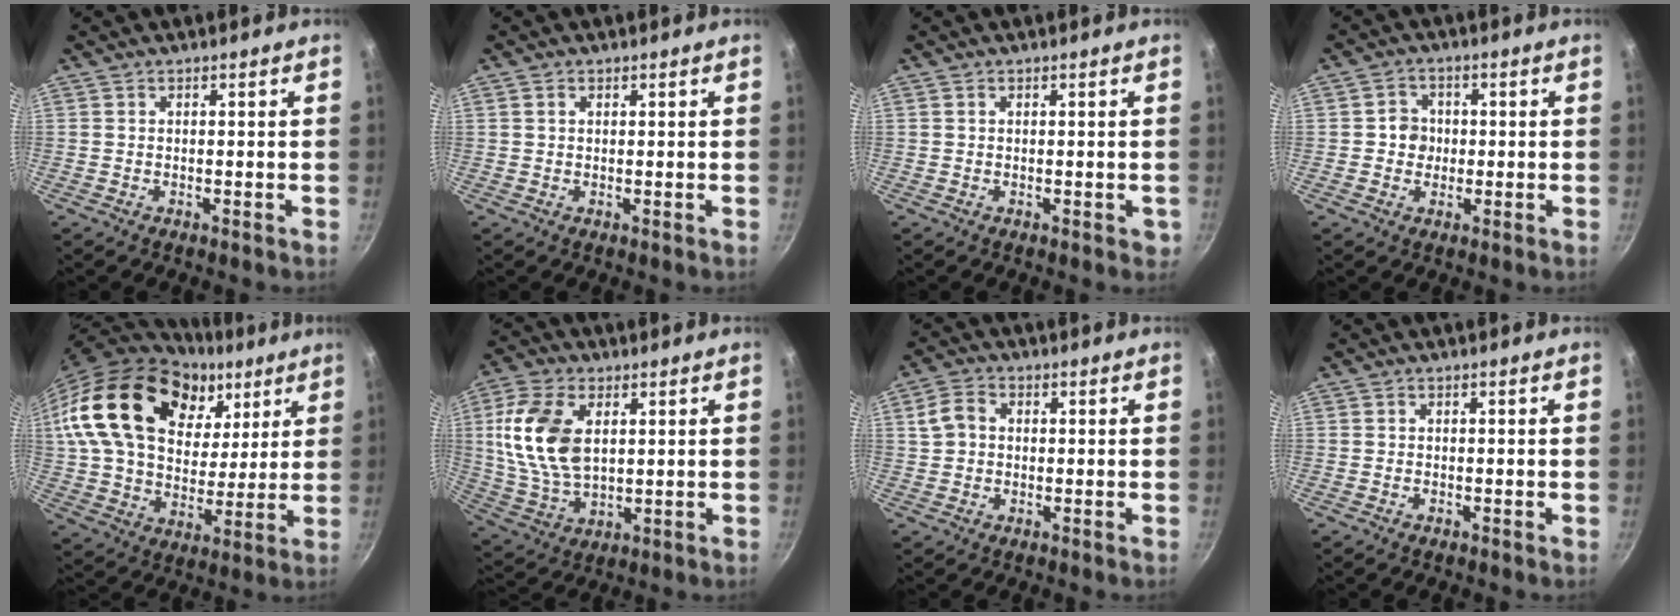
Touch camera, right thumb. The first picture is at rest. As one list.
[{"total": 1.2, "force": [0.5, 0.9, 0.6], "torque": [-0.008, 0.001, 0.008]}, {"total": 2.0, "force": [0.1, 1.4, 1.5], "torque": [-0.009, 0.002, 0.003]}, {"total": 4.1, "force": [-0.1, 3.9, 1.4], "torque": [0.006, 0.007, -0.006]}, {"total": 29.1, "force": [12.1, 19.1, 18.3], "torque": [-0.306, -0.016, 0.211]}, {"total": 15.1, "force": [3.2, 9.1, 11.6], "torque": [-0.216, -0.008, 0.068]}, {"total": 5.1, "force": [0.5, 4.0, 3.0], "torque": [-0.050, 0.013, 0.003]}, {"total": 0.6, "force": [-0.3, 0.5, 0.2], "torque": [-0.003, 0.002, -0.007]}]